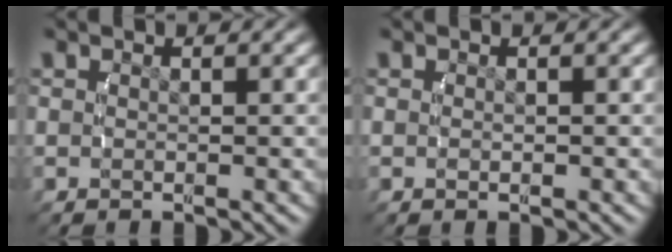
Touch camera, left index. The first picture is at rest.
{"total": 0.7, "force": [-0.2, 0.5, 0.5], "torque": [-0.015, -0.005, -0.001]}